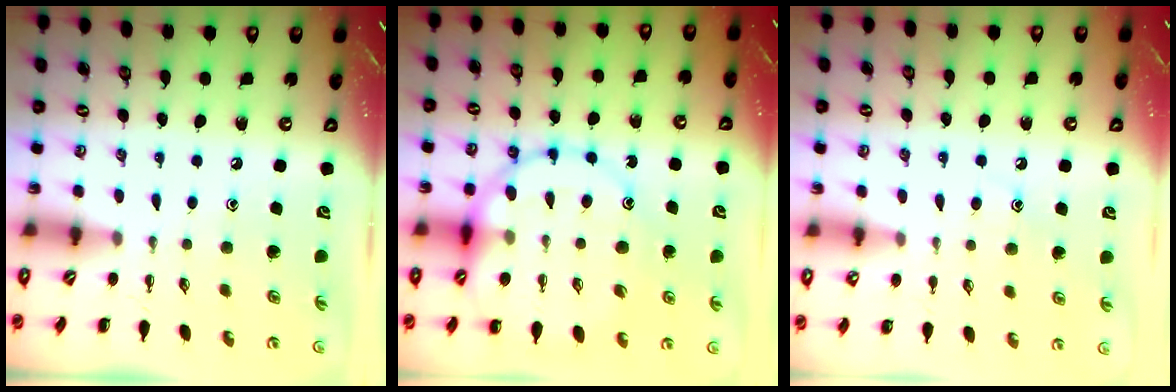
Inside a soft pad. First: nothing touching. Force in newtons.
{"total": 17.5, "press": 17.2, "slide": 3.4}
{"total": 8.1, "press": 8.0, "slide": 1.4}